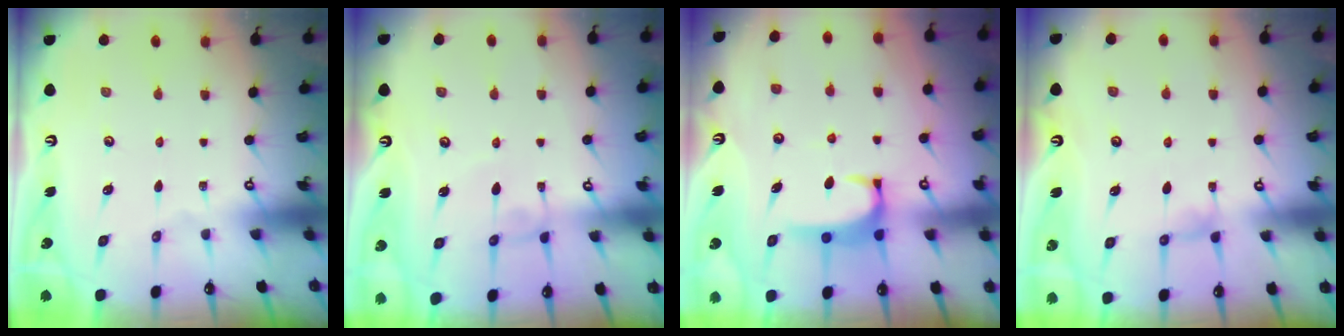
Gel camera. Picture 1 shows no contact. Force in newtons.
{"total": 2.9, "press": 2.9, "slide": 0.1}
{"total": 3.2, "press": 3.2, "slide": 0.3}
{"total": 0.0}